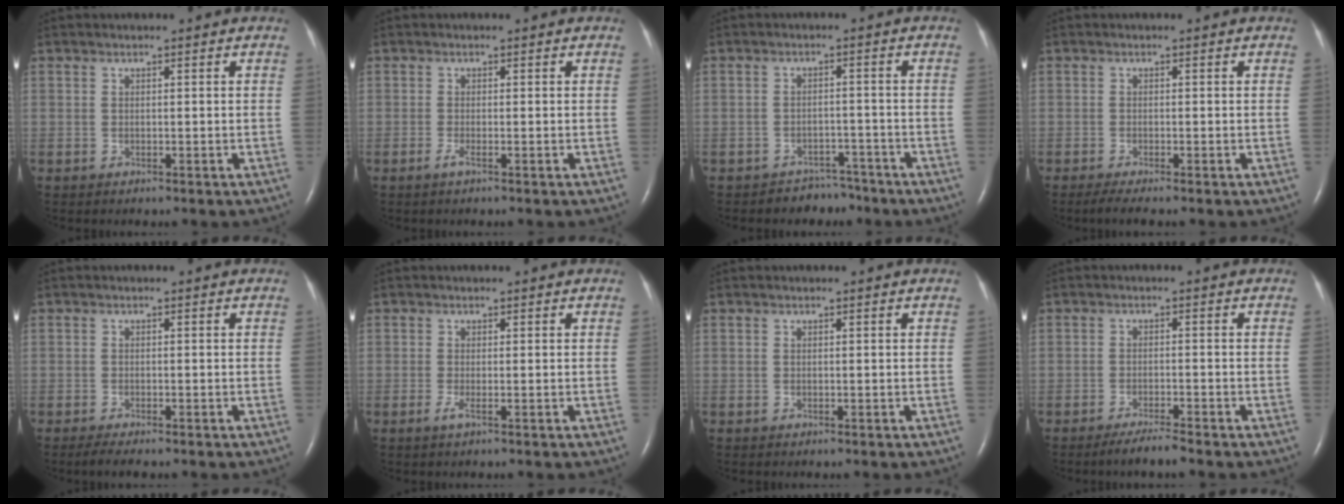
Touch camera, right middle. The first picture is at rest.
{"total": 0.9, "force": [-0.5, -0.1, 0.7], "torque": [-0.019, -0.002, -0.012]}
{"total": 3.9, "force": [-3.3, 1.9, -0.7], "torque": [0.013, 0.009, -0.049]}
{"total": 2.5, "force": [-1.9, -0.1, 1.5], "torque": [-0.034, -0.008, -0.033]}
{"total": 2.9, "force": [-2.3, 0.5, 1.8], "torque": [-0.033, -0.009, -0.033]}
{"total": 1.1, "force": [-0.4, -0.1, 1.0], "torque": [-0.022, -0.003, -0.009]}
{"total": 0.0}
{"total": 3.2, "force": [-2.7, -0.3, 1.6], "torque": [-0.038, -0.010, -0.053]}